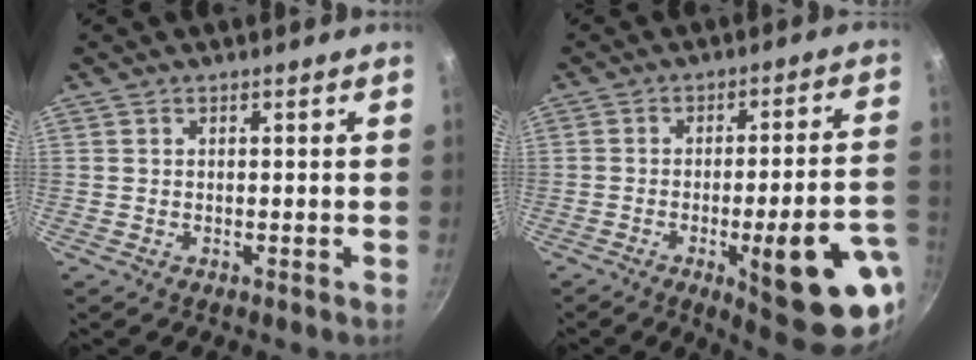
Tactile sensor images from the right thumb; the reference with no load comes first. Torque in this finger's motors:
{"motor_torque": [2.75, 2.27, 1.59, -0.78, 0.38]}